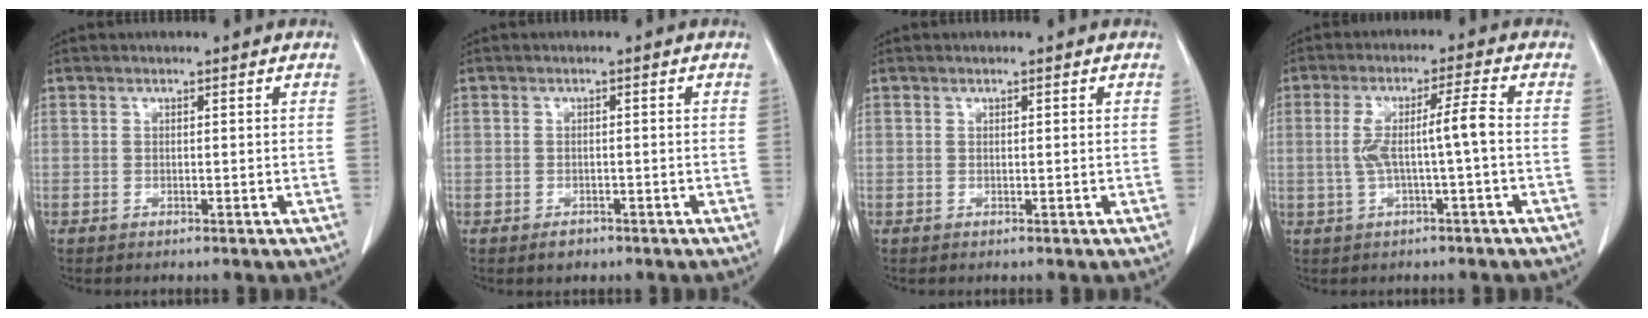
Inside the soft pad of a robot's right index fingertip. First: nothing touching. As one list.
[{"total": 1.8, "force": [-1.2, 1.2, 0.6], "torque": [-0.007, 0.002, -0.013]}, {"total": 0.0}, {"total": 6.3, "force": [-0.5, -0.1, 6.2], "torque": [-0.123, 0.019, -0.005]}]